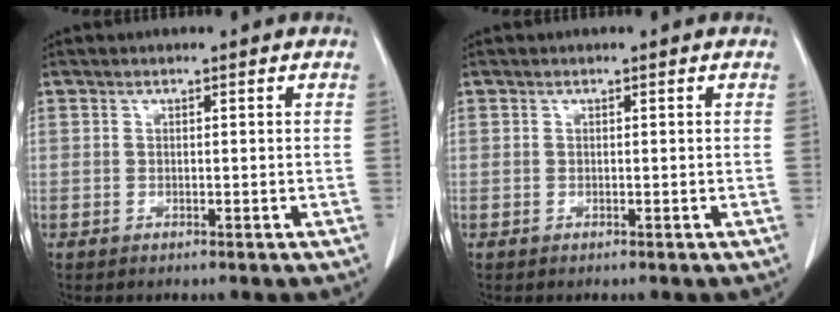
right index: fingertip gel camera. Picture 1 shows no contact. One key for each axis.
{"total": 0.0}